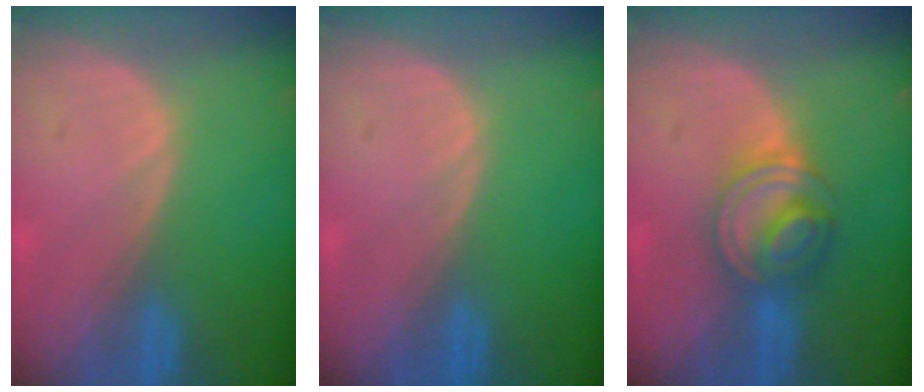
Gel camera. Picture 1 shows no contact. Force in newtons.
{"total": 0.0}
{"total": 6.3, "press": 6.1, "slide": 1.6}